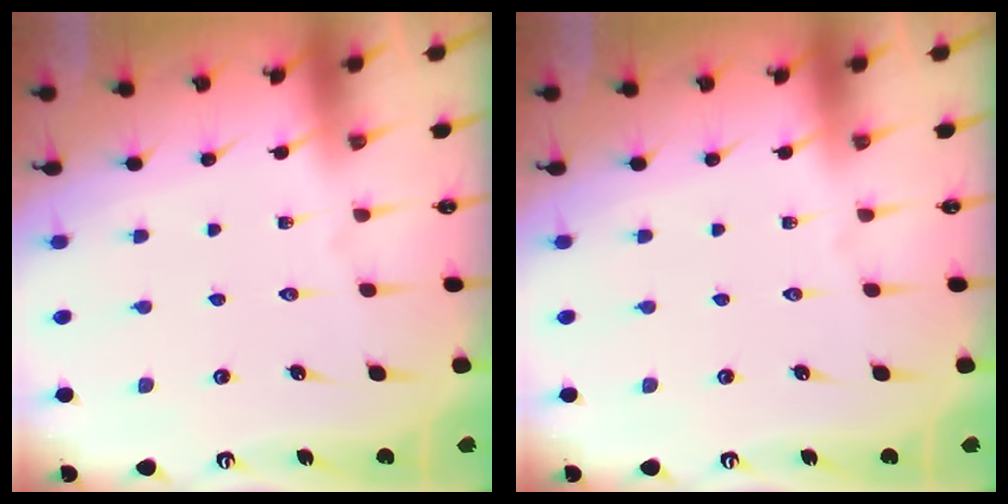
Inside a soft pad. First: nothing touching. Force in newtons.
{"total": 0.0}